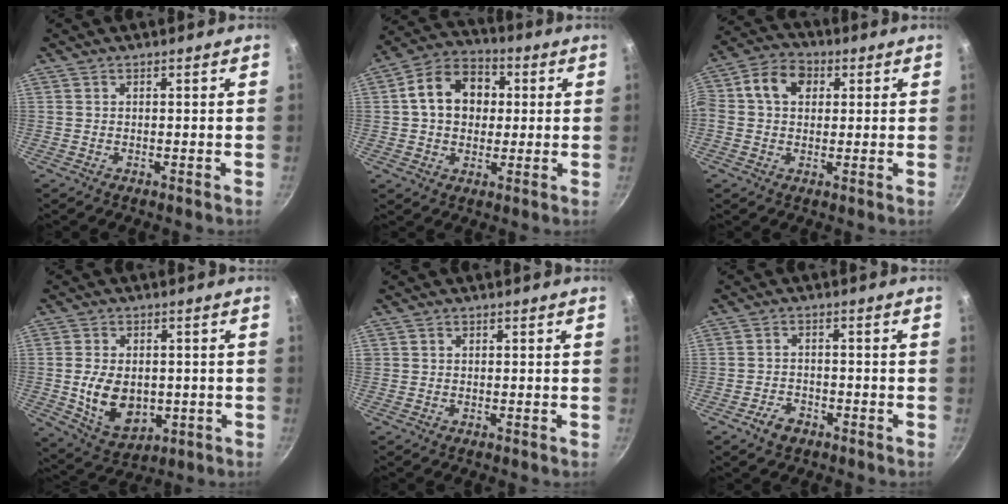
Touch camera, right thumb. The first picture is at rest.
{"total": 12.6, "force": [1.7, 9.8, 7.8], "torque": [-0.099, 0.022, 0.012]}
{"total": 9.3, "force": [2.0, 7.1, 5.7], "torque": [-0.085, 0.017, 0.011]}
{"total": 11.2, "force": [-0.8, 7.8, 7.9], "torque": [-0.122, -0.006, 0.006]}
{"total": 0.7, "force": [0.2, 0.6, 0.2], "torque": [-0.001, 0.003, 0.002]}
{"total": 3.9, "force": [-2.5, 2.5, 1.9], "torque": [-0.028, 0.021, -0.042]}